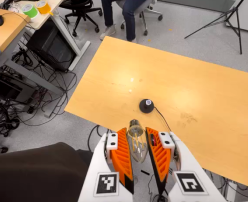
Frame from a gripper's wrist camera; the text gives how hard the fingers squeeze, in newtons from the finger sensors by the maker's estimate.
{"total": 14.5, "left": 15.8, "right": 13.1}